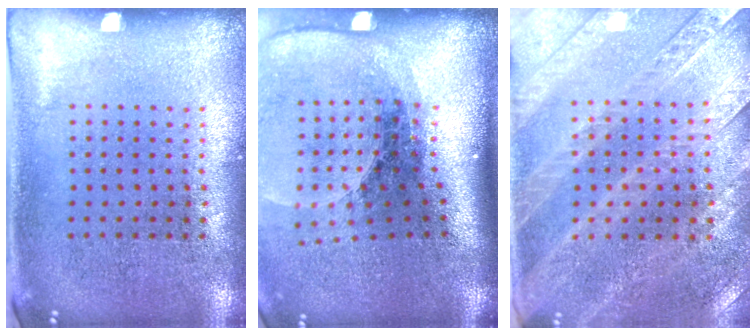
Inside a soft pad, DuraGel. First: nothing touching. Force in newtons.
{"total": 2.6, "press": 1.9, "slide": 1.8}
{"total": 3.0, "press": 2.7, "slide": 1.1}